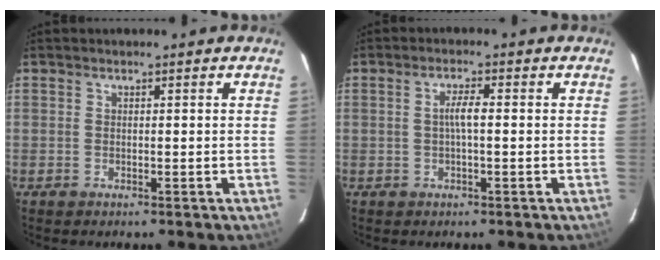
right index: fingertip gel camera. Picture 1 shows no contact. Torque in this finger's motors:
{"motor_torque": [0.25, -0.06, 0.31, 0.07]}